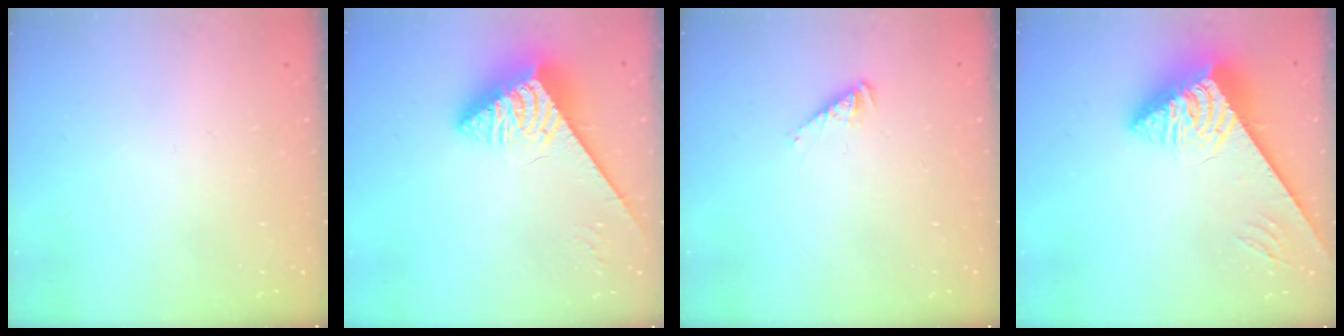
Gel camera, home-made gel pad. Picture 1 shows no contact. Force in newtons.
{"total": 4.8, "press": 4.8, "slide": 0.5}
{"total": 1.5, "press": 1.5, "slide": 0.3}
{"total": 5.5, "press": 5.5, "slide": 0.5}